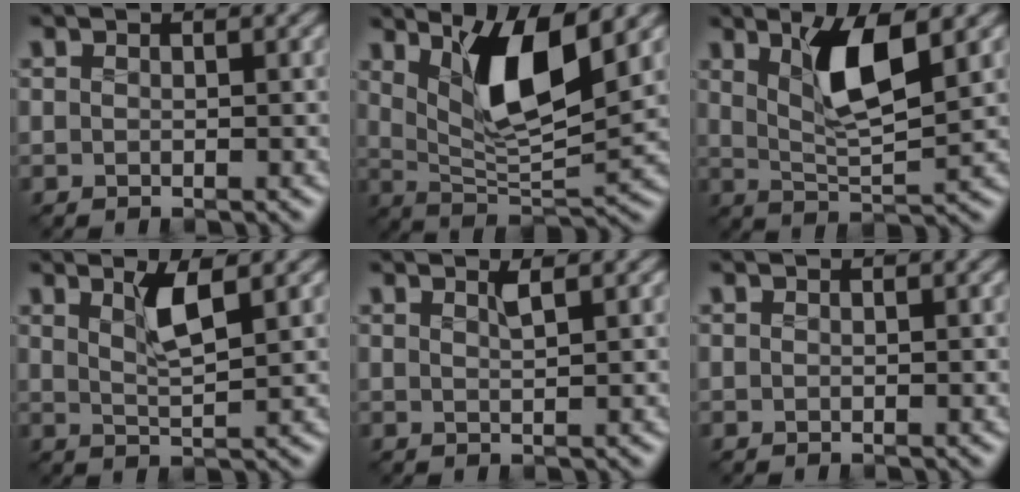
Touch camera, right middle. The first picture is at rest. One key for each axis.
{"total": 7.2, "fx": 3.2, "fy": 2.0, "fz": 6.1, "tx": -0.111, "ty": -0.015, "tz": 0.058}
{"total": 5.6, "fx": 2.1, "fy": 1.5, "fz": 4.9, "tx": -0.098, "ty": -0.009, "tz": 0.038}
{"total": 2.9, "fx": 1.3, "fy": 0.5, "fz": 2.5, "tx": -0.050, "ty": -0.005, "tz": 0.024}
{"total": 1.0, "fx": 0.6, "fy": 0.1, "fz": 0.8, "tx": -0.016, "ty": 0.000, "tz": 0.007}
{"total": 0.0}